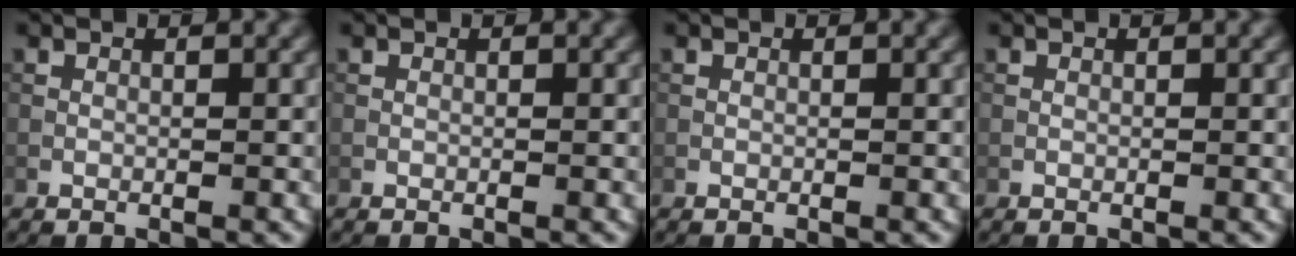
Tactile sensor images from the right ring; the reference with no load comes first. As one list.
[{"total": 0.0}, {"total": 0.0}, {"total": 0.0}]